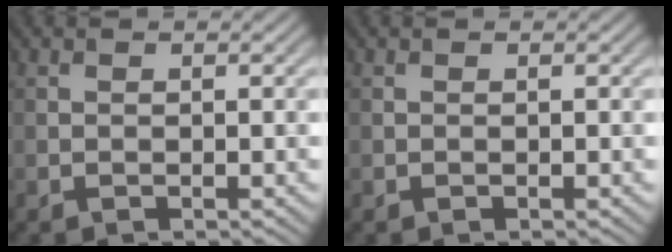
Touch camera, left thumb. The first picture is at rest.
{"total": 0.0}